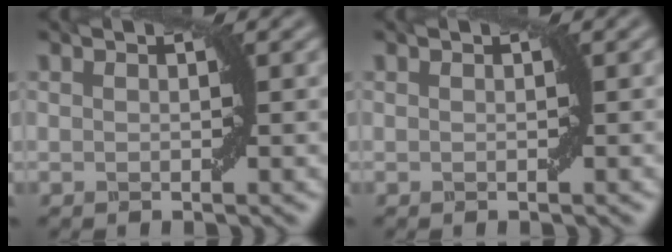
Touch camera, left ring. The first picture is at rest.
{"total": 0.0}